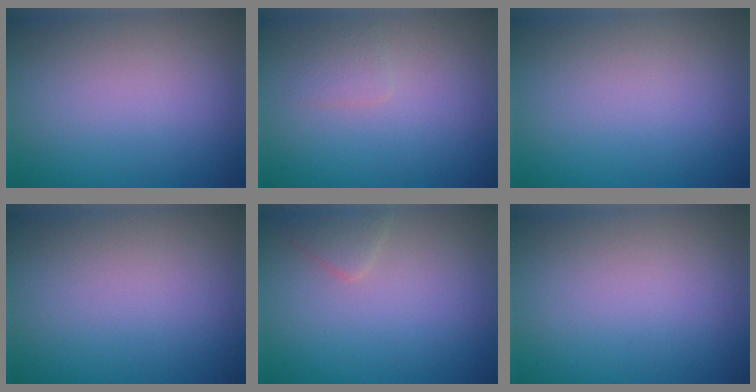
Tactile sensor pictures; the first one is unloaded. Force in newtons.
{"total": 1.0, "press": 1.0, "slide": 0.1}
{"total": 0.0}
{"total": 0.0}
{"total": 1.3, "press": 1.3, "slide": 0.1}
{"total": 0.0}